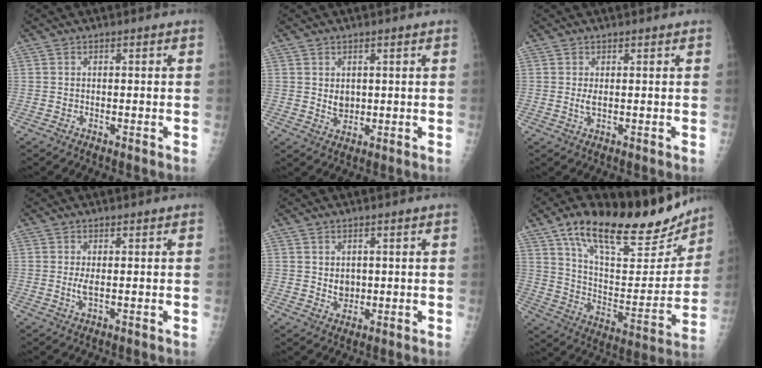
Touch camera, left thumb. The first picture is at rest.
{"total": 2.8, "force": [0.7, 2.1, 1.7], "torque": [-0.019, -0.009, 0.020]}
{"total": 1.7, "force": [0.5, 0.6, 1.5], "torque": [-0.033, -0.004, 0.013]}
{"total": 1.9, "force": [0.3, 0.5, 1.8], "torque": [-0.040, -0.005, 0.010]}
{"total": 2.8, "force": [0.6, 2.2, 1.6], "torque": [-0.017, -0.008, 0.019]}
{"total": 26.5, "force": [19.0, 9.6, 15.8], "torque": [-0.200, -0.062, 0.307]}